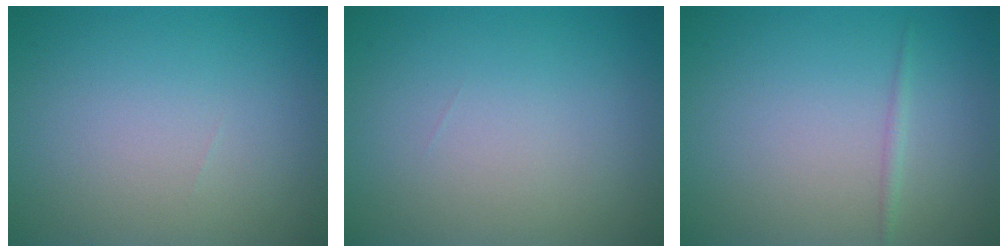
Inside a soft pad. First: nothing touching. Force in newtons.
{"total": 0.0}
{"total": 0.7, "press": 0.7, "slide": 0.1}